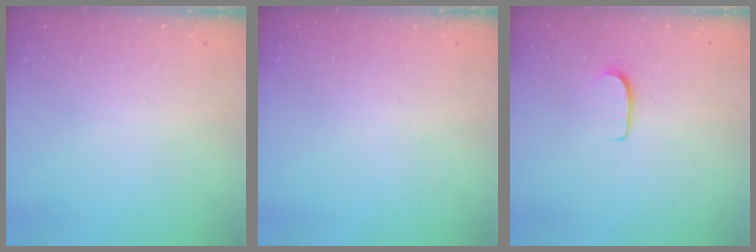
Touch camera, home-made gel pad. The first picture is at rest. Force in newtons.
{"total": 0.0}
{"total": 5.8, "press": 5.8, "slide": 0.4}